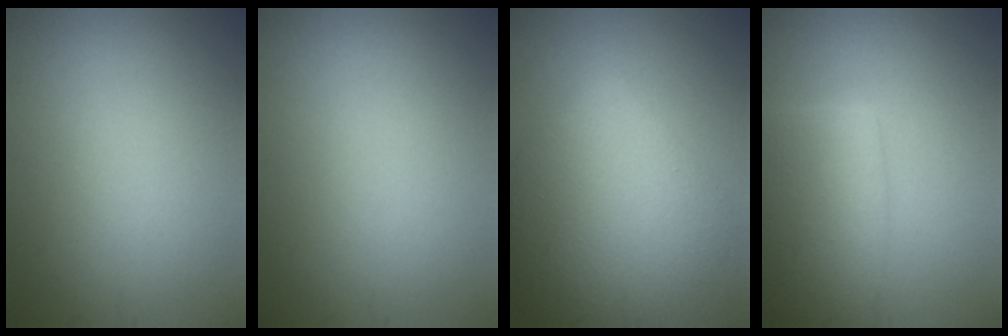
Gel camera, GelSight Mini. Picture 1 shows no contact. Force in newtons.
{"total": 0.0}
{"total": 9.5, "press": 9.5, "slide": 0.4}
{"total": 6.4, "press": 6.4, "slide": 0.3}